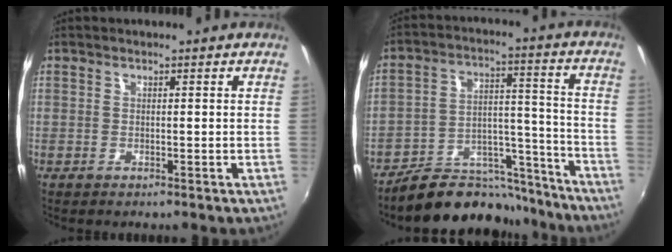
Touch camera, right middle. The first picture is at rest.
{"total": 16.4, "force": [-14.7, 6.1, 4.1], "torque": [-0.062, 0.054, -0.209]}